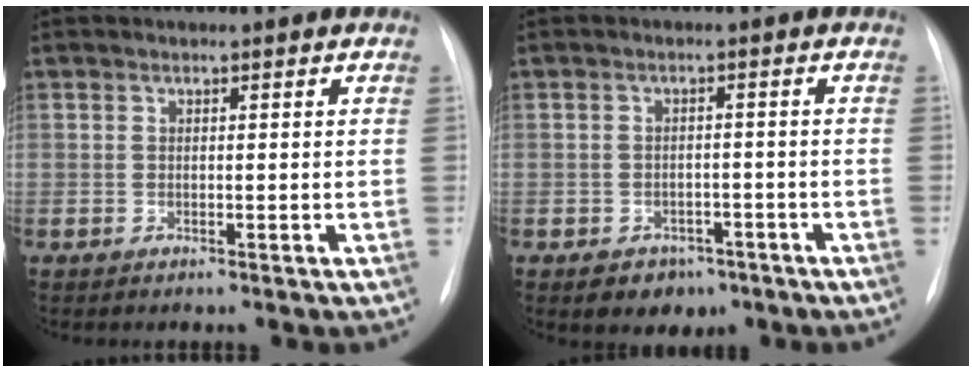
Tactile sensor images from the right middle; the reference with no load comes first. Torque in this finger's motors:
{"motor_torque": [0.44, -0.40, 0.15, 0.01]}